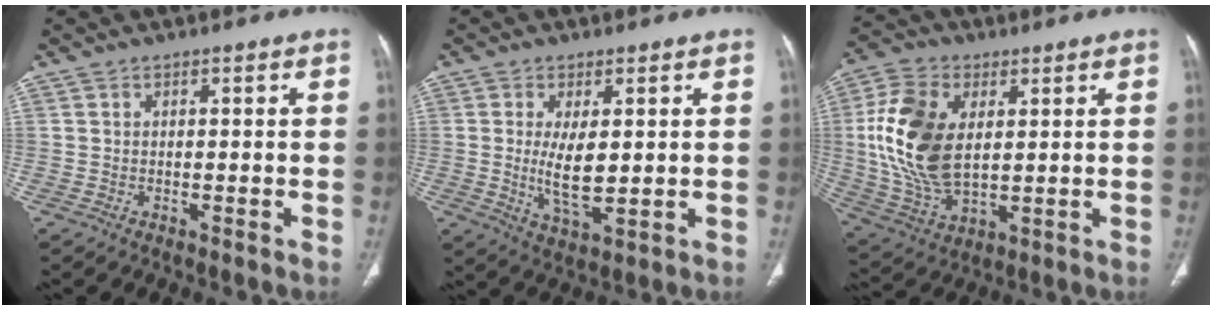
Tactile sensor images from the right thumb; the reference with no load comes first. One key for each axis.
{"total": 7.8, "fx": 0.5, "fy": 3.3, "fz": 7.0, "tx": -0.124, "ty": -0.019, "tz": 0.017}
{"total": 17.4, "fx": 2.9, "fy": 10.3, "fz": 13.7, "tx": -0.274, "ty": -0.010, "tz": 0.060}